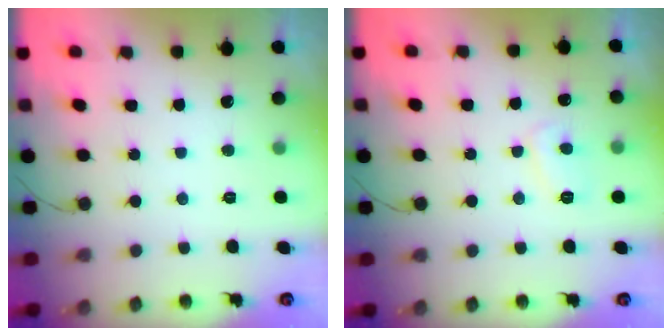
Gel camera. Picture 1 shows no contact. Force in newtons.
{"total": 5.7, "press": 5.7, "slide": 0.3}